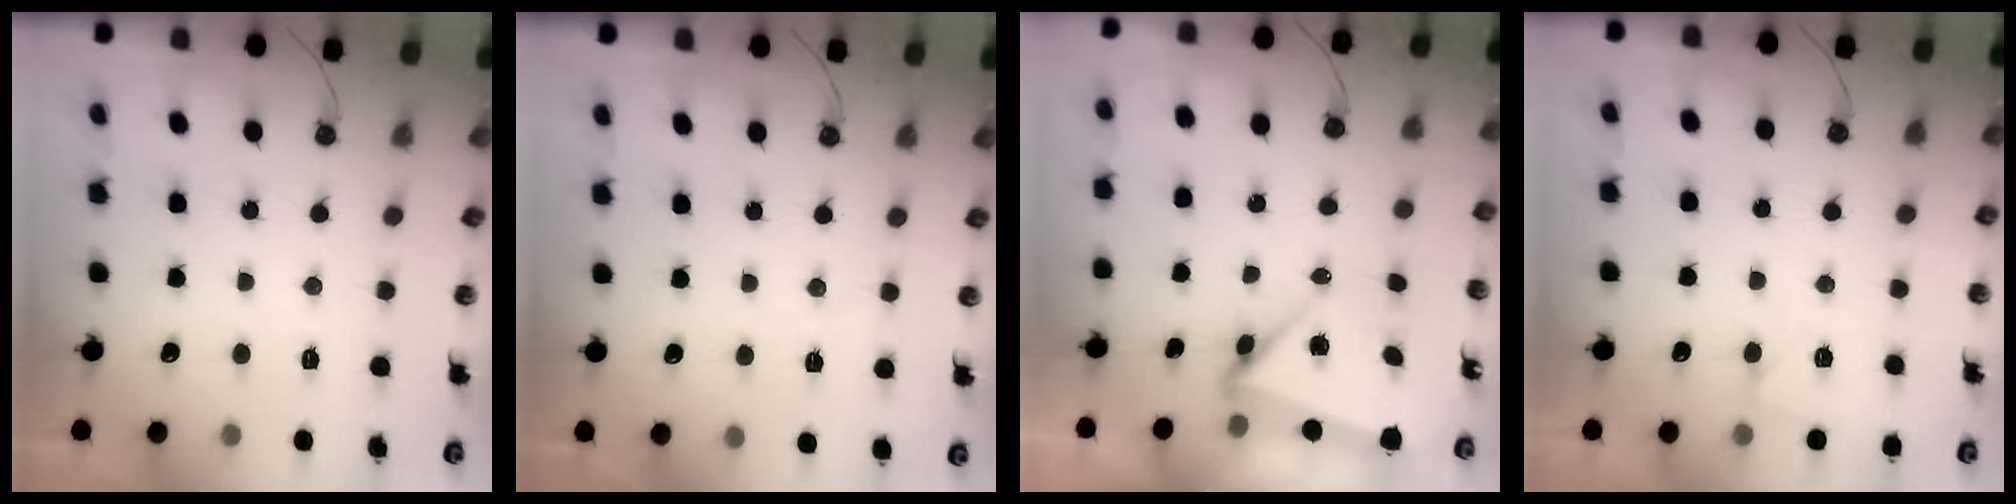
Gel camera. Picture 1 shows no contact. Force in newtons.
{"total": 3.8, "press": 2.9, "slide": 2.4}
{"total": 5.8, "press": 5.3, "slide": 2.5}
{"total": 4.2, "press": 3.5, "slide": 2.4}